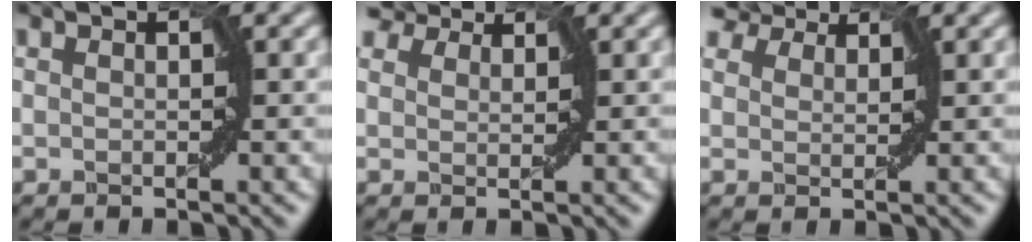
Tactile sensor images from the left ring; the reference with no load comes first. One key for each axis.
{"total": 5.4, "fx": 4.3, "fy": 2.5, "fz": 2.1, "tx": -0.058, "ty": 0.011, "tz": 0.070}
{"total": 6.2, "fx": 4.9, "fy": 2.8, "fz": 2.4, "tx": -0.067, "ty": 0.011, "tz": 0.082}